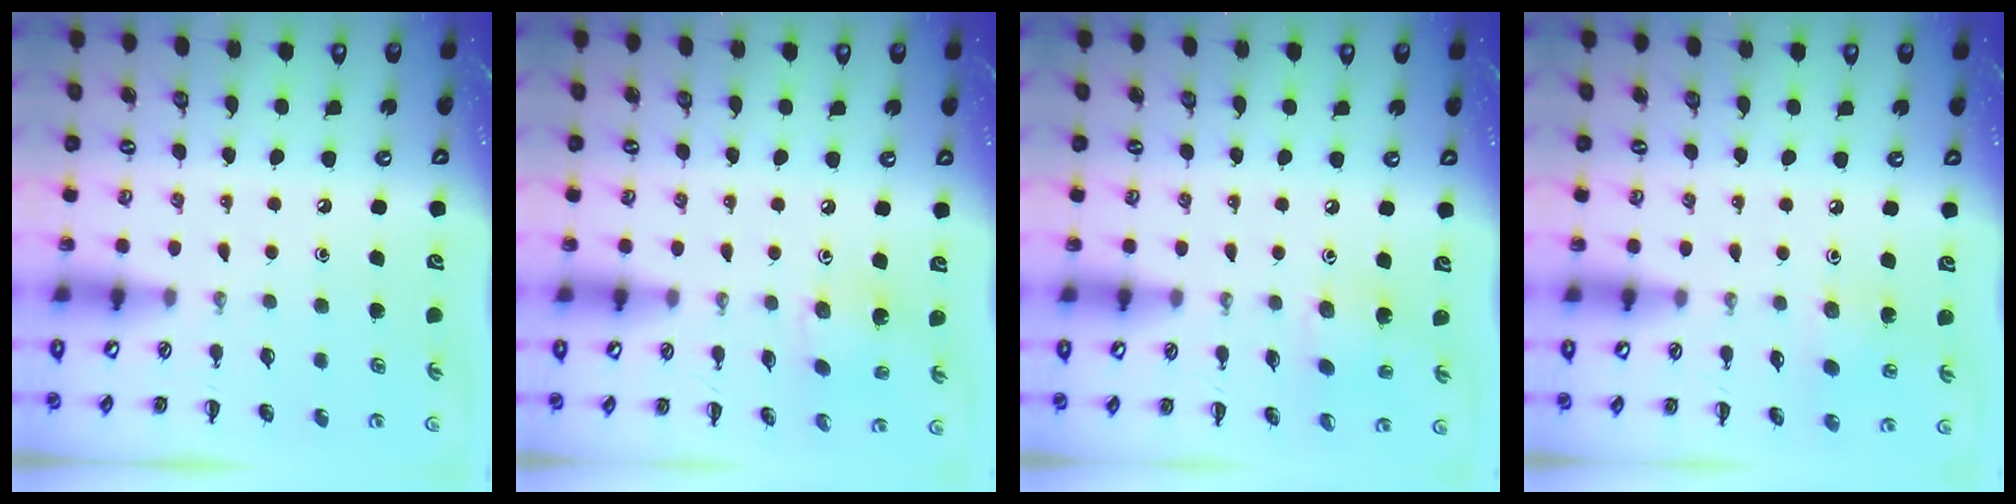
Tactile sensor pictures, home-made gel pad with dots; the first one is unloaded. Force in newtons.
{"total": 2.8, "press": 2.8, "slide": 0.5}
{"total": 2.9, "press": 2.8, "slide": 0.5}
{"total": 4.4, "press": 4.2, "slide": 1.2}